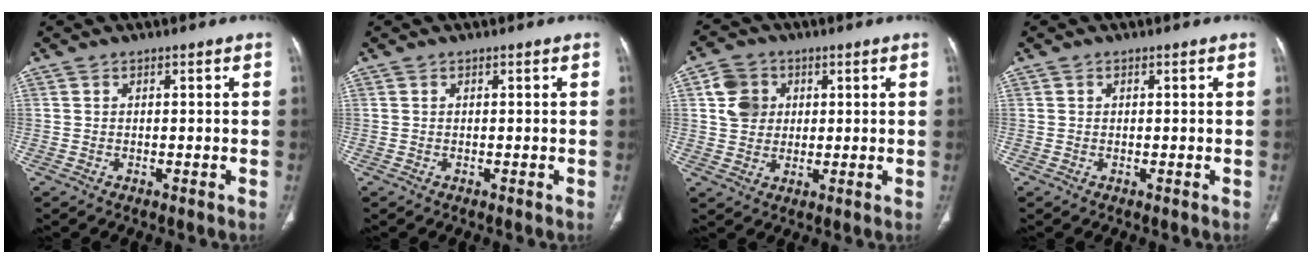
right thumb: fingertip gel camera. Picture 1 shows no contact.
{"total": 0.0}
{"total": 6.8, "force": [1.7, 6.0, 2.8], "torque": [-0.027, 0.000, 0.029]}
{"total": 0.0}